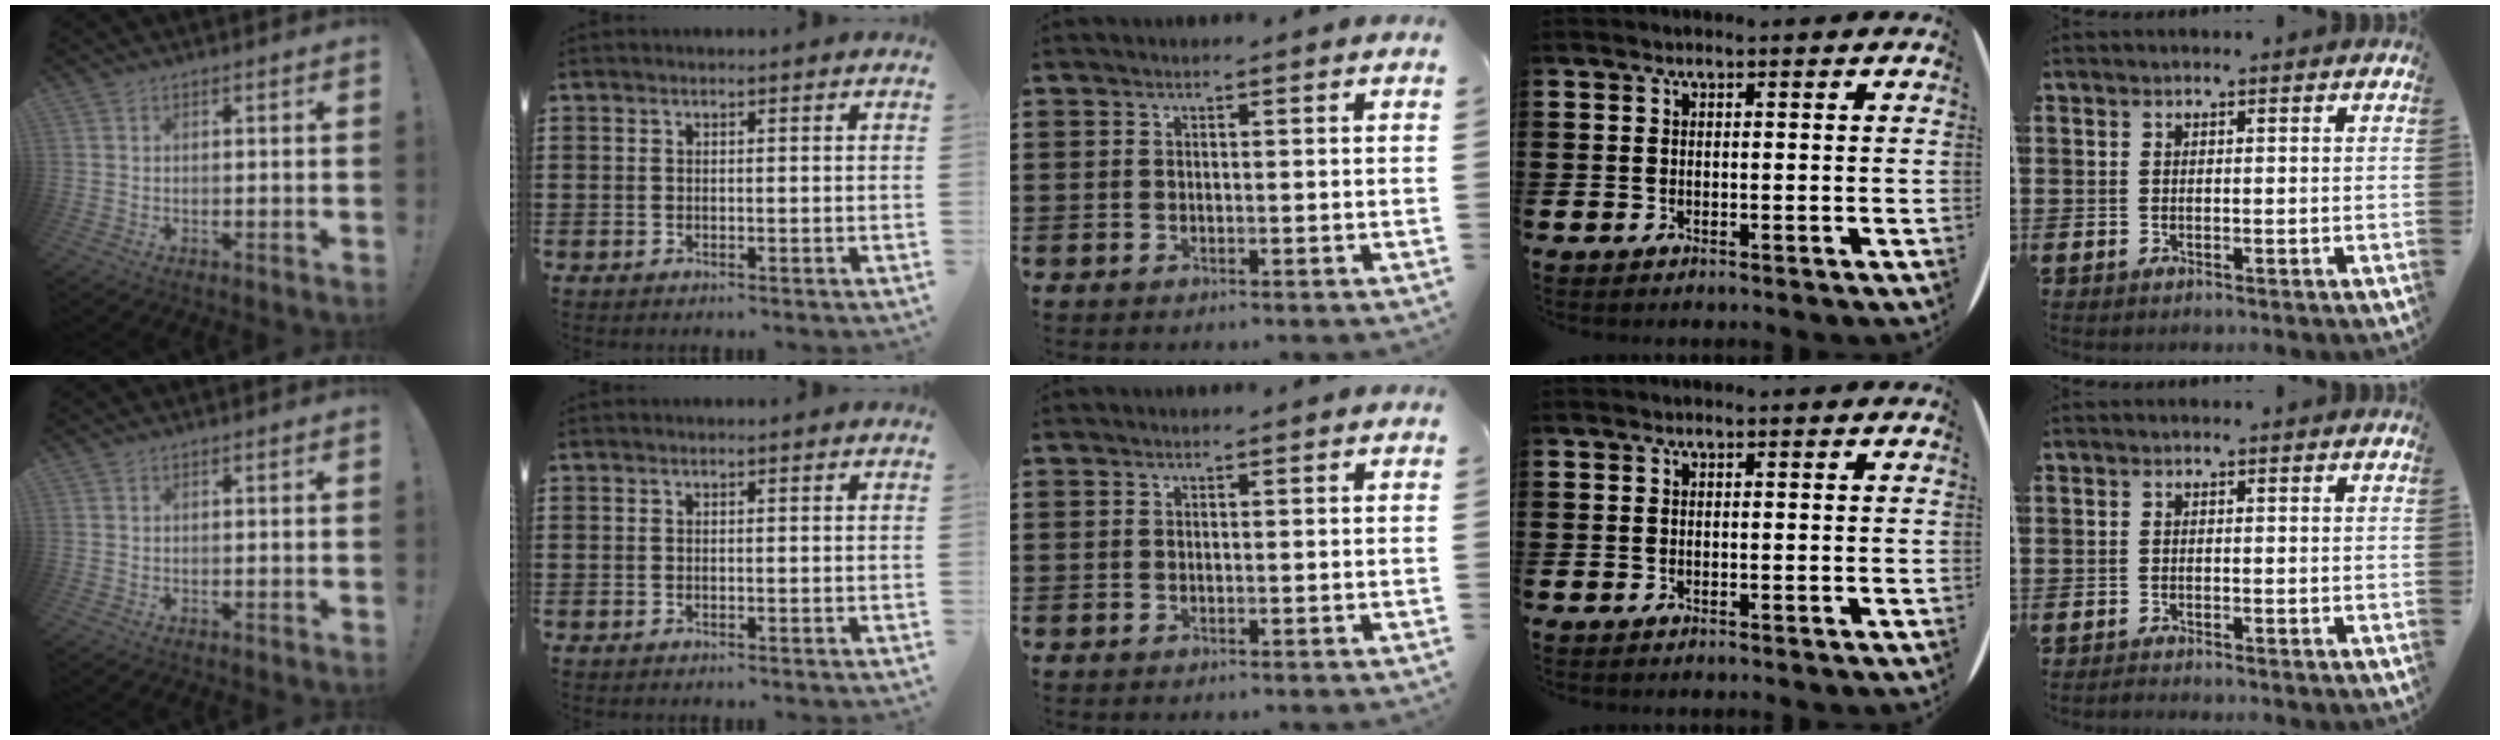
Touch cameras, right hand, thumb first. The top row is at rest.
{"little": {"total": 0.5, "force": [-0.5, 0.0, 0.0], "torque": [-0.001, -0.003, -0.010]}}